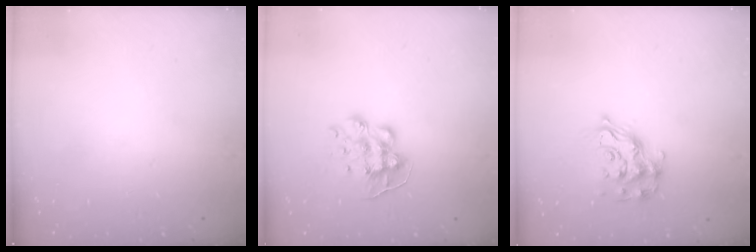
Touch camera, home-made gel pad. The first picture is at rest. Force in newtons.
{"total": 9.4, "press": 9.4, "slide": 0.5}
{"total": 14.2, "press": 14.2, "slide": 1.0}